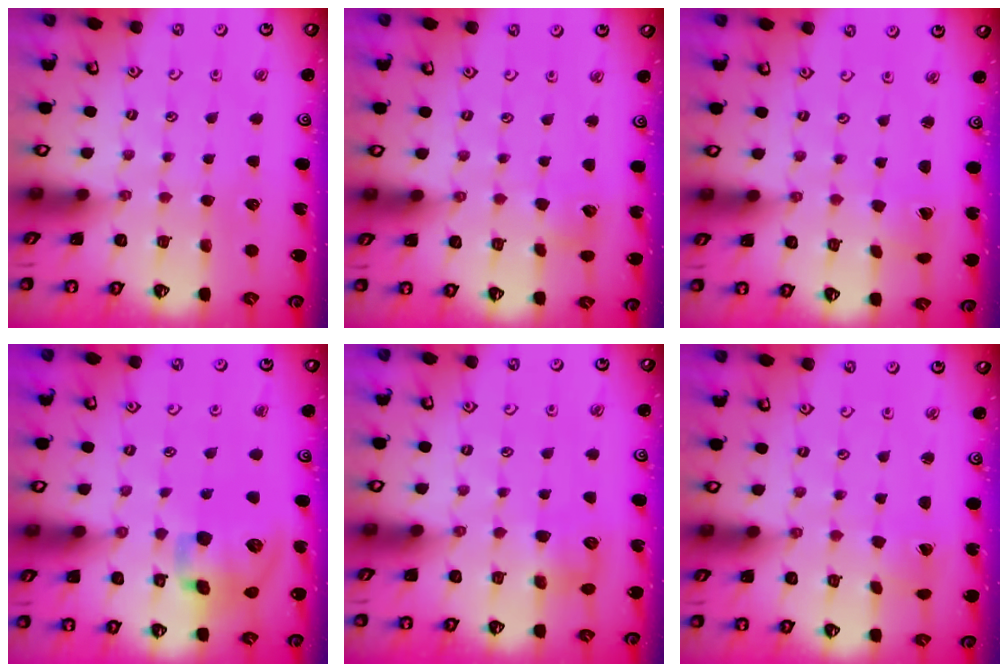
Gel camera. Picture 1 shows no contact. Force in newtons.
{"total": 3.5, "press": 3.5, "slide": 0.3}
{"total": 0.9, "press": 0.8, "slide": 0.4}
{"total": 13.9, "press": 13.8, "slide": 2.0}
{"total": 6.7, "press": 6.7, "slide": 0.9}
{"total": 0.9, "press": 0.8, "slide": 0.4}